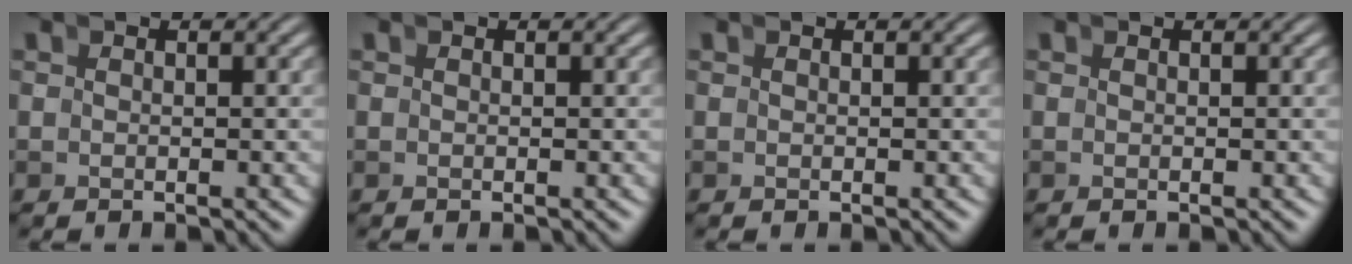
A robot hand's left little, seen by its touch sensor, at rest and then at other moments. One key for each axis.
{"total": 0.0}
{"total": 0.0}
{"total": 0.0}